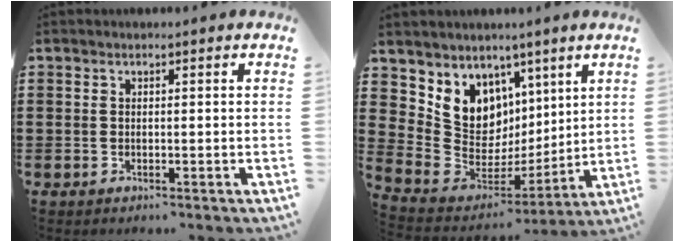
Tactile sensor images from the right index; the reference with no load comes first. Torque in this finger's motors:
{"motor_torque": [1.03, 0.97, 0.50, 0.15]}